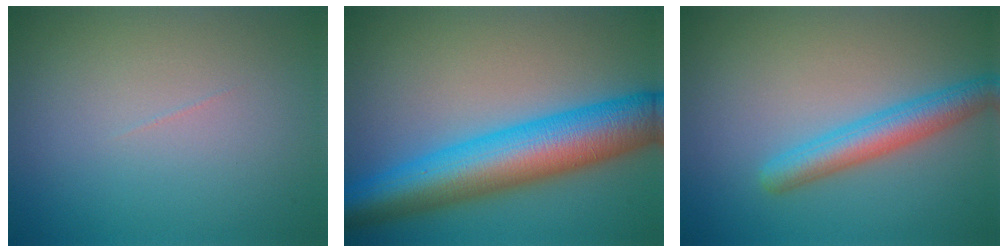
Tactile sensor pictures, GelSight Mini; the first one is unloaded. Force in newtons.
{"total": 10.5, "press": 10.5, "slide": 0.2}
{"total": 3.8, "press": 3.8, "slide": 0.2}